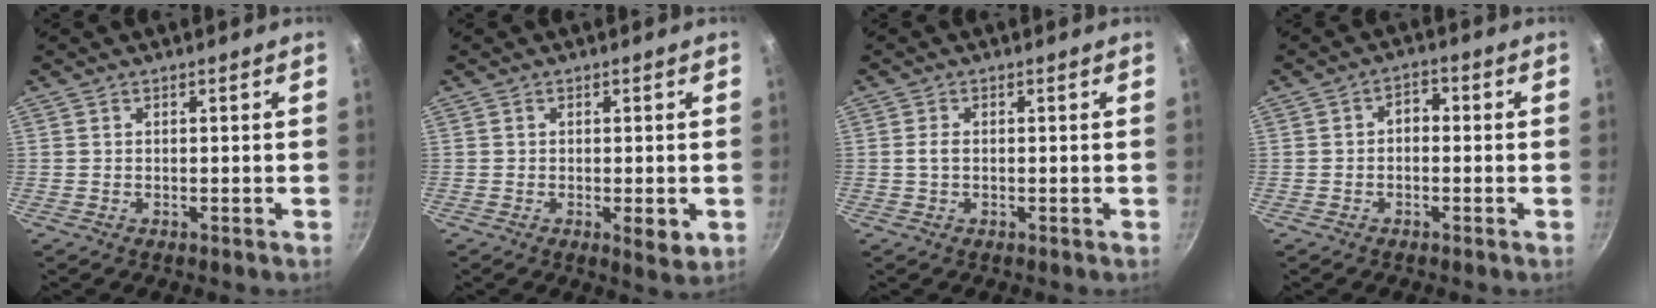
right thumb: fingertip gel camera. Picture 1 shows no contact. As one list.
[{"total": 3.8, "force": [-0.9, 1.2, 3.5], "torque": [-0.047, -0.009, -0.012]}, {"total": 1.6, "force": [-0.1, 1.0, 1.3], "torque": [-0.026, 0.001, -0.003]}, {"total": 3.0, "force": [-0.3, 2.1, 2.1], "torque": [-0.019, 0.016, -0.017]}]